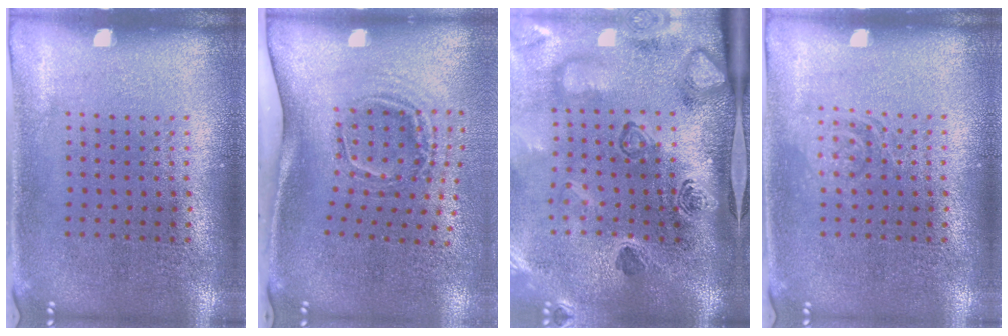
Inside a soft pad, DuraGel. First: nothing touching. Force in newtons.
{"total": 2.1, "press": 1.3, "slide": 1.6}
{"total": 4.7, "press": 3.2, "slide": 3.4}
{"total": 1.5, "press": 1.5, "slide": 0.3}